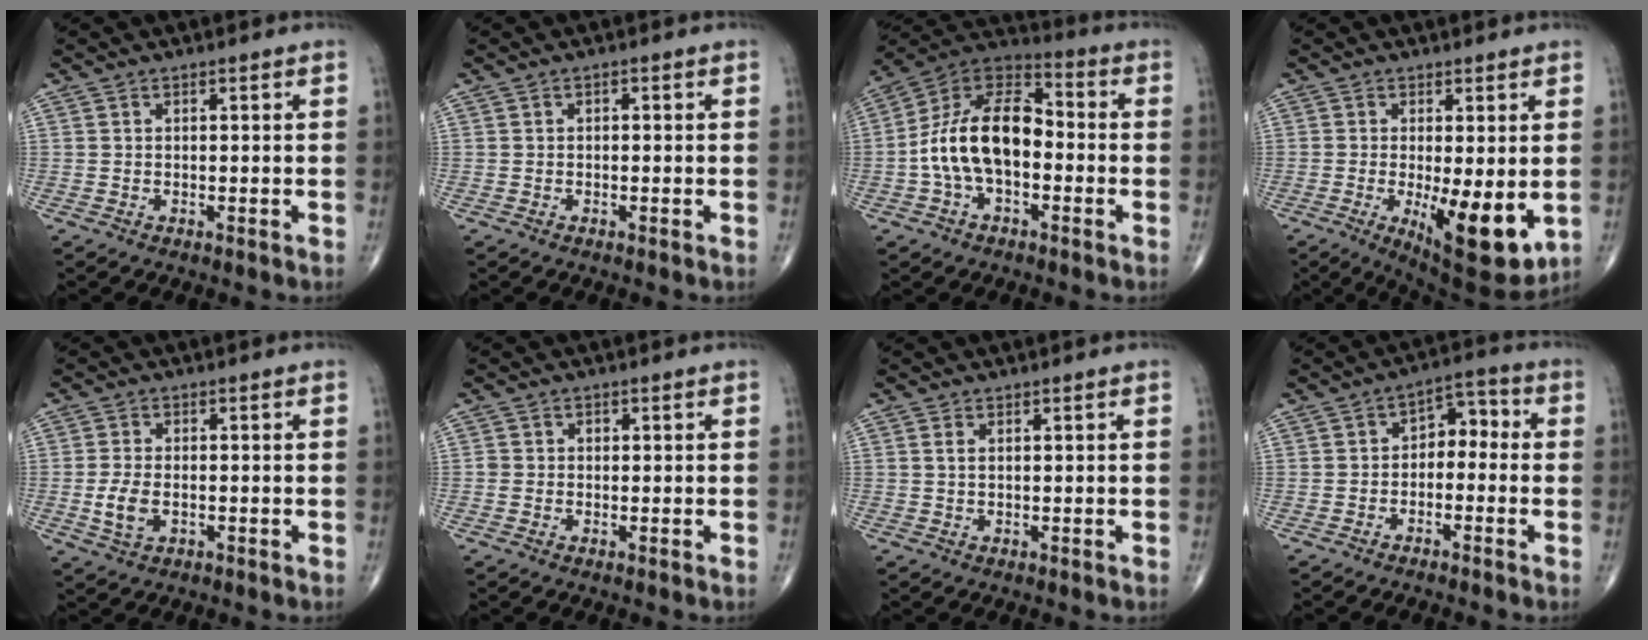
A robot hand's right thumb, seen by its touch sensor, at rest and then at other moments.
{"total": 0.5, "force": [0.0, 0.4, 0.4], "torque": [-0.003, 0.001, -0.003]}
{"total": 15.9, "force": [-2.2, 9.1, 12.8], "torque": [-0.223, 0.047, -0.050]}
{"total": 12.6, "force": [-2.4, 4.2, 11.6], "torque": [-0.165, -0.028, -0.024]}
{"total": 4.6, "force": [-1.0, 2.7, 3.6], "torque": [-0.076, 0.002, -0.016]}
{"total": 1.3, "force": [0.0, 1.2, 0.4], "torque": [-0.002, 0.005, 0.000]}
{"total": 1.0, "force": [0.4, 0.4, 0.9], "torque": [-0.021, 0.006, 0.012]}
{"total": 5.8, "force": [-1.1, 4.0, 4.1], "torque": [-0.033, 0.040, -0.032]}